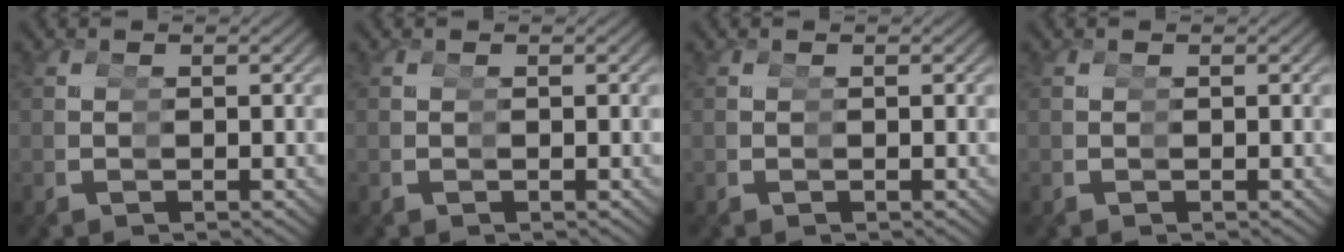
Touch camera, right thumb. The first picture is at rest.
{"total": 0.0}
{"total": 0.0}
{"total": 0.0}